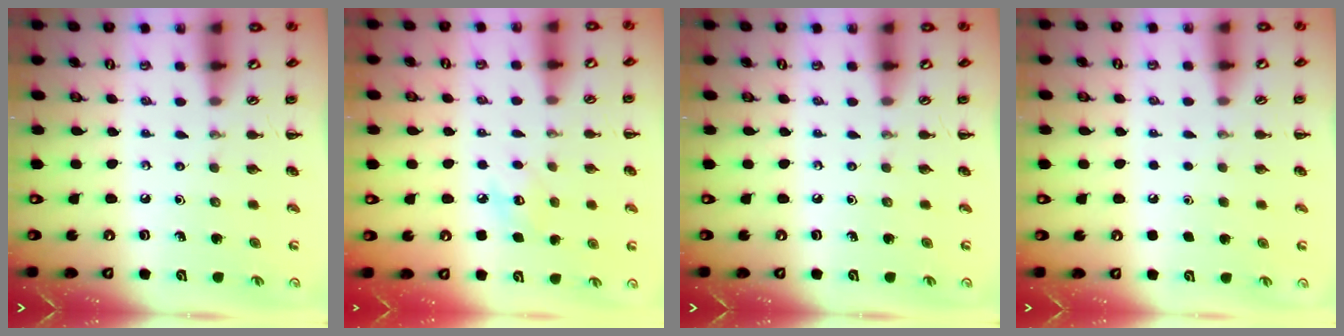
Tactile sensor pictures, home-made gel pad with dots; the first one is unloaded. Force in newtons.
{"total": 7.6, "press": 7.4, "slide": 1.7}
{"total": 0.0}
{"total": 1.8, "press": 1.8, "slide": 0.1}